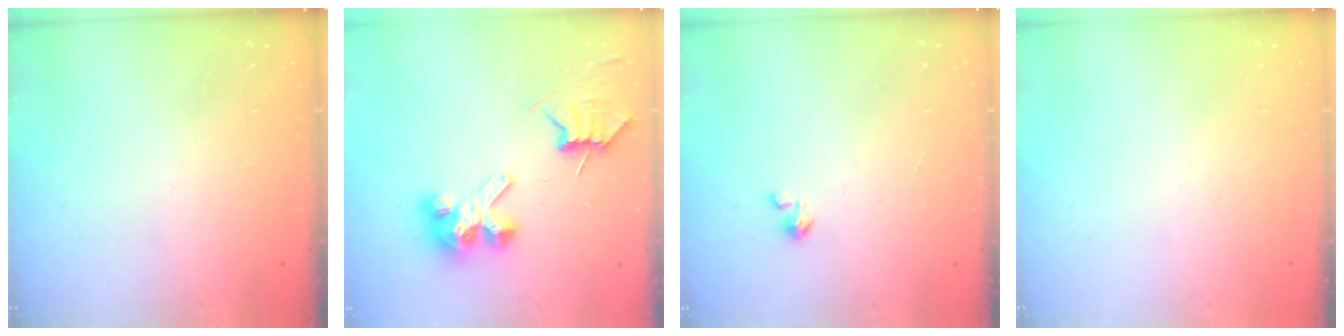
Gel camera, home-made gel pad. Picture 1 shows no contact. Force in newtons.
{"total": 7.1, "press": 7.1, "slide": 0.7}
{"total": 1.5, "press": 1.5, "slide": 0.1}
{"total": 0.0}